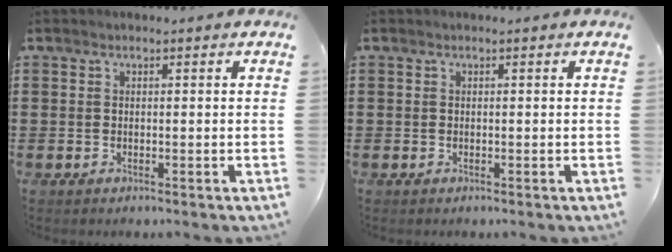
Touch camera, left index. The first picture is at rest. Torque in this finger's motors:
{"motor_torque": [0.02, 0.00, -0.02, 0.00]}